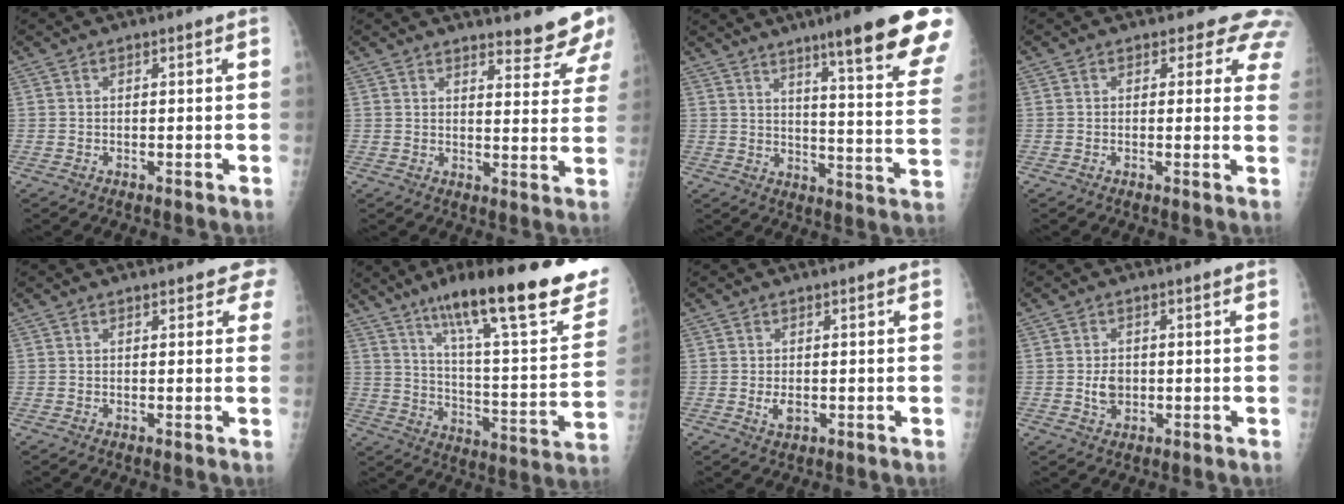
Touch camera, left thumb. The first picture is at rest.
{"total": 7.8, "force": [7.3, 1.2, 2.2], "torque": [-0.004, -0.057, 0.081]}
{"total": 20.7, "force": [13.7, 1.7, 15.4], "torque": [-0.181, -0.067, 0.181]}
{"total": 6.4, "force": [5.3, 3.5, 1.2], "torque": [0.033, -0.019, 0.031]}
{"total": 2.6, "force": [2.0, 1.3, 1.0], "torque": [0.020, -0.002, 0.013]}
{"total": 30.2, "force": [19.5, 6.1, 22.3], "torque": [-0.302, -0.058, 0.290]}
{"total": 2.1, "force": [-0.2, 1.2, 1.6], "torque": [-0.028, -0.004, 0.000]}
{"total": 3.2, "force": [-0.2, 2.4, 2.0], "torque": [-0.027, 0.000, 0.001]}